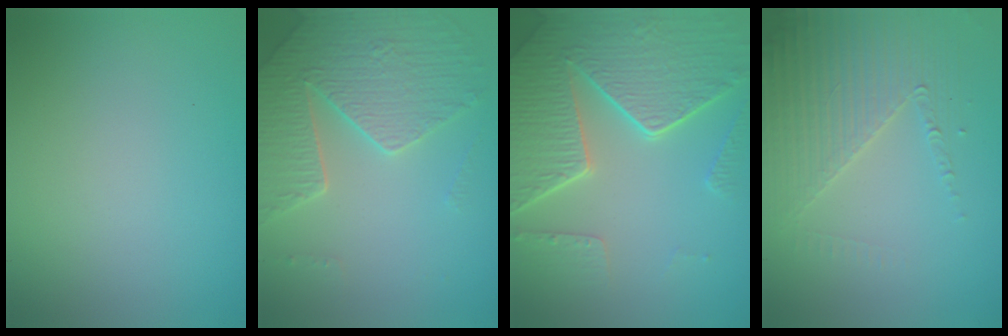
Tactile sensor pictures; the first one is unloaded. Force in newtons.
{"total": 5.1, "press": 4.6, "slide": 2.1}
{"total": 8.3, "press": 6.1, "slide": 5.6}
{"total": 4.4, "press": 3.5, "slide": 2.6}